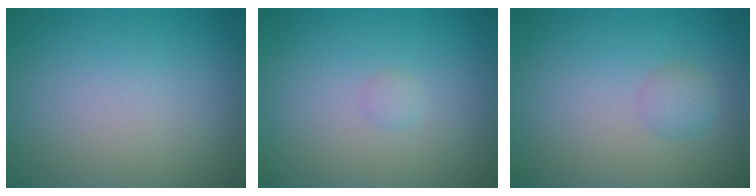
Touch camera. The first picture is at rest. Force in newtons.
{"total": 0.6, "press": 0.6, "slide": 0.0}
{"total": 1.3, "press": 1.3, "slide": 0.0}